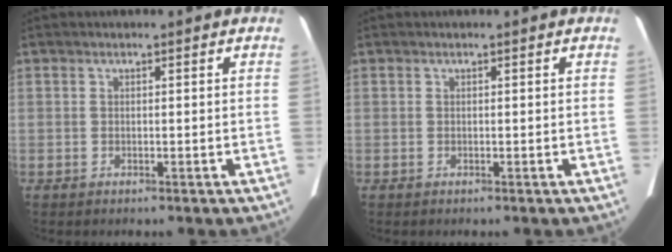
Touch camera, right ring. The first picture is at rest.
{"total": 0.0}